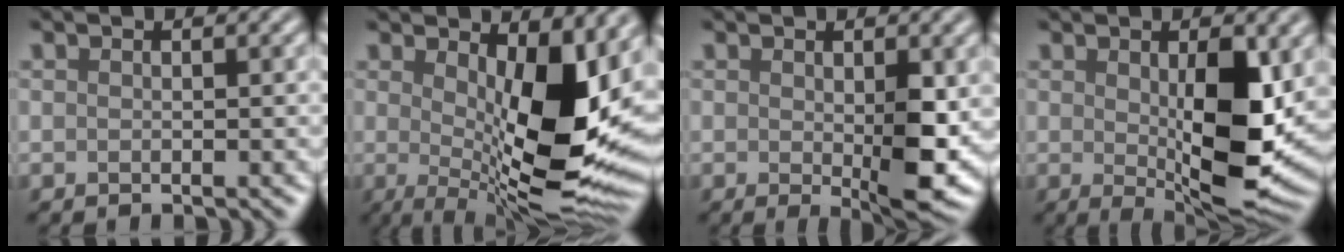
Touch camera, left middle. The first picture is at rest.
{"total": 13.4, "force": [1.4, 4.7, 12.5], "torque": [-0.172, -0.021, 0.030]}
{"total": 4.4, "force": [-0.3, 0.7, 4.4], "torque": [-0.071, -0.015, 0.005]}
{"total": 8.5, "force": [0.3, 2.8, 8.0], "torque": [-0.128, -0.015, 0.016]}